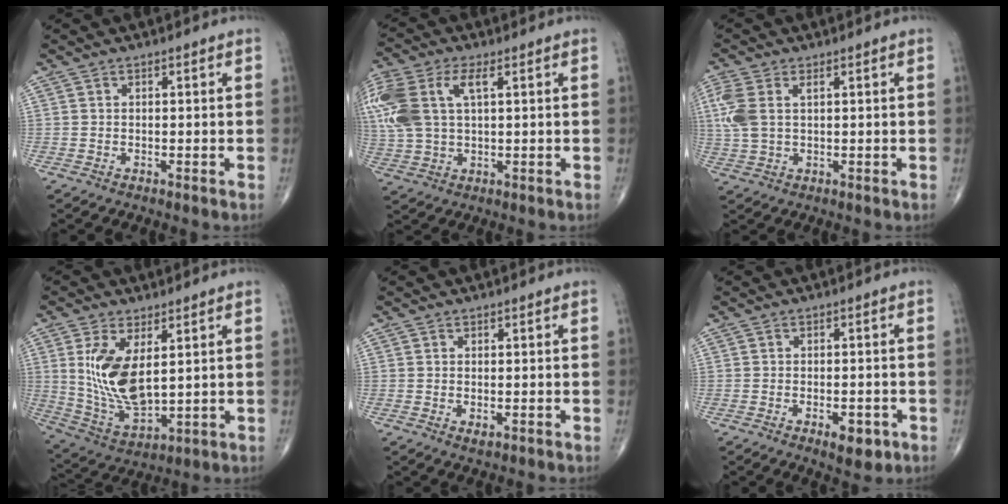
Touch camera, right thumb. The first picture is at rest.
{"total": 17.1, "force": [4.9, 9.4, 13.4], "torque": [-0.350, 0.023, 0.092]}
{"total": 7.0, "force": [1.8, 3.8, 5.5], "torque": [-0.158, 0.013, 0.040]}
{"total": 13.1, "force": [2.9, 6.3, 11.1], "torque": [-0.208, -0.024, 0.074]}
{"total": 1.2, "force": [-0.3, 0.5, 1.0], "torque": [-0.017, -0.002, -0.002]}
{"total": 4.7, "force": [-2.1, 2.1, 3.6], "torque": [-0.042, 0.005, -0.022]}